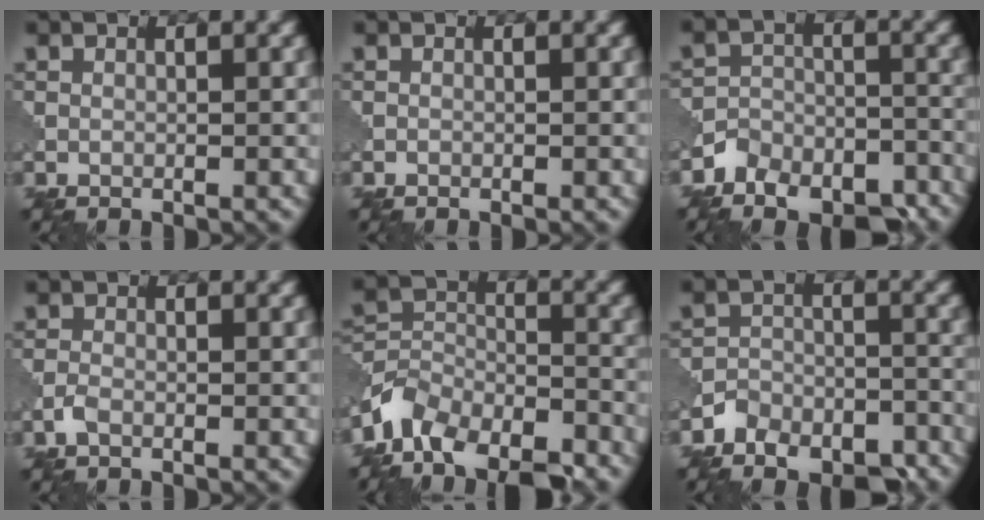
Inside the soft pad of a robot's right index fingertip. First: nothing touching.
{"total": 0.0}
{"total": 9.4, "force": [-7.5, 5.2, 2.3], "torque": [-0.021, -0.005, -0.127]}
{"total": 1.2, "force": [-0.7, 0.5, 0.7], "torque": [-0.019, 0.001, -0.020]}
{"total": 9.4, "force": [-7.4, 4.8, 3.4], "torque": [-0.063, -0.001, -0.132]}
{"total": 8.5, "force": [-6.8, 4.5, 2.2], "torque": [-0.018, -0.004, -0.114]}